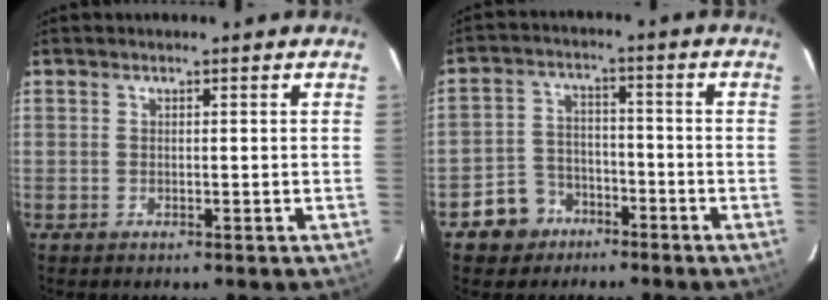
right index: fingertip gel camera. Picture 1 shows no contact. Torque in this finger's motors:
{"motor_torque": [-0.02, -0.14, -0.22, -0.11]}